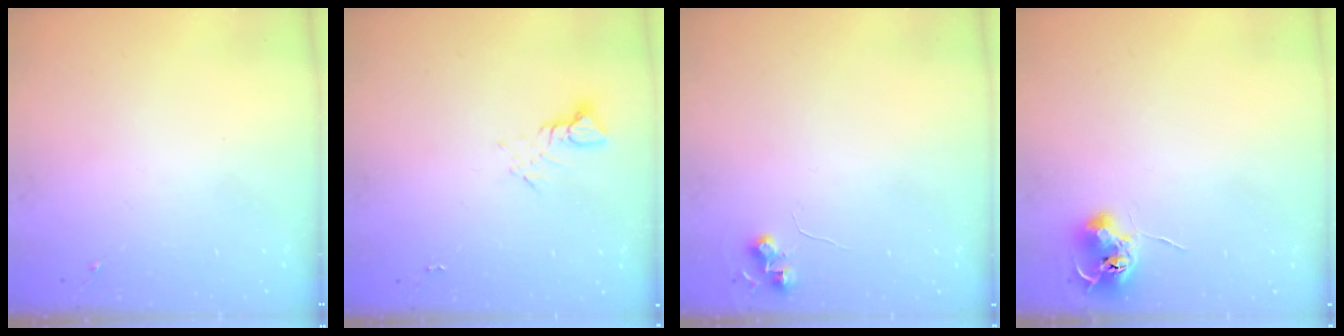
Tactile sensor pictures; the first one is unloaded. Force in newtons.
{"total": 3.8, "press": 3.8, "slide": 0.4}
{"total": 6.0, "press": 5.9, "slide": 0.7}
{"total": 7.8, "press": 7.8, "slide": 0.8}